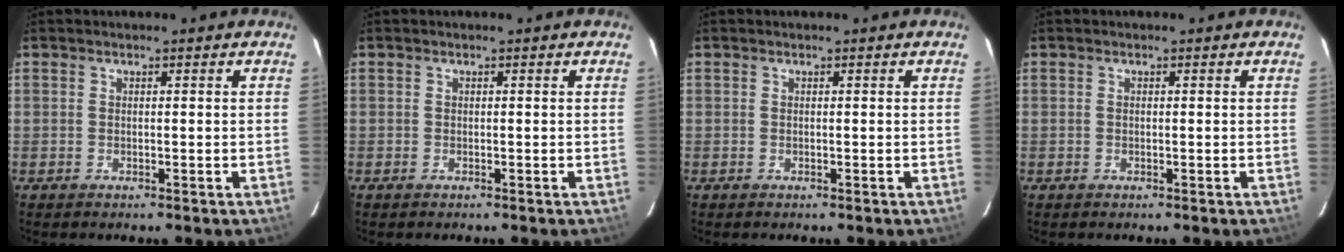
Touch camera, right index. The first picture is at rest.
{"total": 0.0}
{"total": 0.0}
{"total": 0.0}